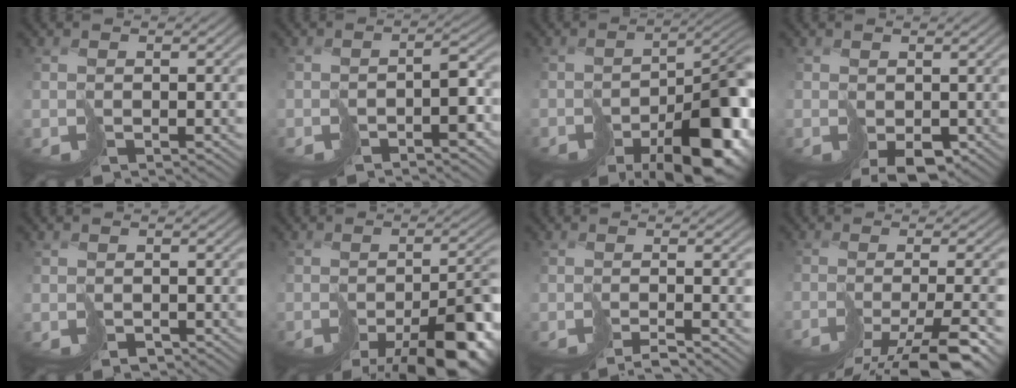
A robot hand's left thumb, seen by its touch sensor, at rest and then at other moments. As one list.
[{"total": 3.9, "force": [-2.7, 1.4, 2.4], "torque": [-0.017, 0.003, -0.045]}, {"total": 13.3, "force": [-6.5, 6.4, 9.8], "torque": [-0.115, -0.027, -0.083]}, {"total": 3.0, "force": [-0.5, 2.1, 2.0], "torque": [-0.041, -0.006, 0.000]}, {"total": 1.1, "force": [-0.8, 0.8, 0.3], "torque": [0.001, -0.002, -0.013]}, {"total": 13.7, "force": [-8.7, 4.9, 9.3], "torque": [-0.126, -0.027, -0.102]}, {"total": 3.0, "force": [-1.8, -0.4, 2.4], "torque": [-0.021, 0.003, -0.030]}, {"total": 10.2, "force": [-7.4, 1.4, 7.0], "torque": [-0.098, -0.011, -0.100]}]